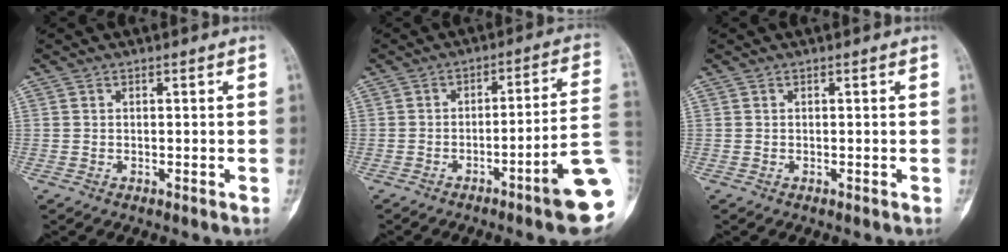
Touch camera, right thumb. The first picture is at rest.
{"total": 17.8, "force": [-6.3, 0.1, 16.7], "torque": [-0.198, 0.026, -0.099]}
{"total": 0.0}